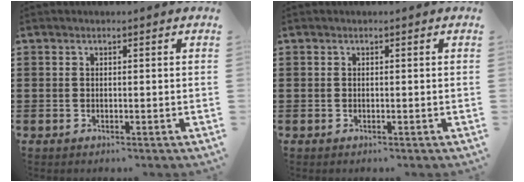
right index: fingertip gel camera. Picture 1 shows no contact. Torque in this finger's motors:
{"motor_torque": [0.09, -0.01, 0.08, -0.01]}